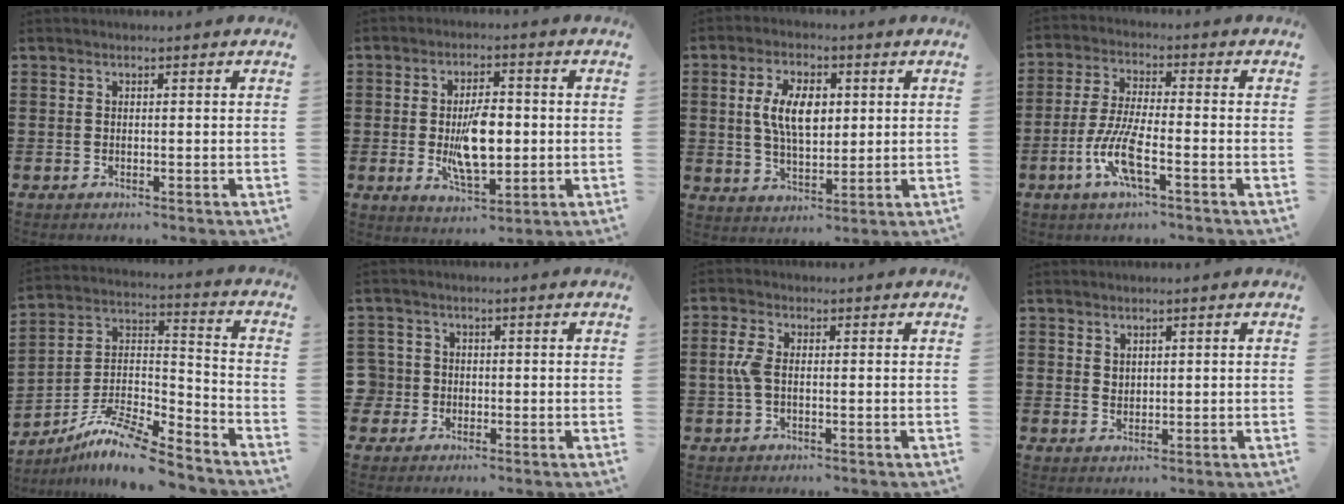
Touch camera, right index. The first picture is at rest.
{"total": 8.8, "force": [-0.5, 4.0, 7.8], "torque": [-0.143, -0.006, -0.016]}
{"total": 8.0, "force": [1.5, 4.1, 6.7], "torque": [-0.136, 0.009, 0.022]}
{"total": 7.9, "force": [-3.4, 1.7, 6.9], "torque": [-0.162, -0.015, -0.069]}
{"total": 9.6, "force": [-8.2, 1.6, 4.7], "torque": [-0.095, 0.013, -0.166]}
{"total": 3.0, "force": [-0.5, 2.9, 0.4], "torque": [-0.038, 0.001, -0.017]}
{"total": 3.9, "force": [-0.1, 2.0, 3.4], "torque": [-0.097, -0.004, -0.012]}
{"total": 1.6, "force": [1.3, 0.7, 0.3], "torque": [-0.006, 0.001, 0.027]}